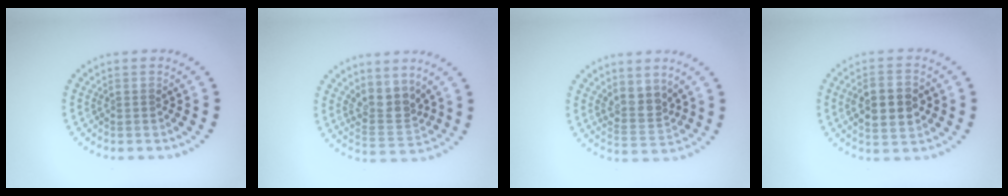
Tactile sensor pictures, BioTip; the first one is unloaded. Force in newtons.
{"total": 3.1, "press": 2.4, "slide": 1.9}
{"total": 2.7, "press": 2.1, "slide": 1.6}
{"total": 4.9, "press": 4.9, "slide": 0.2}